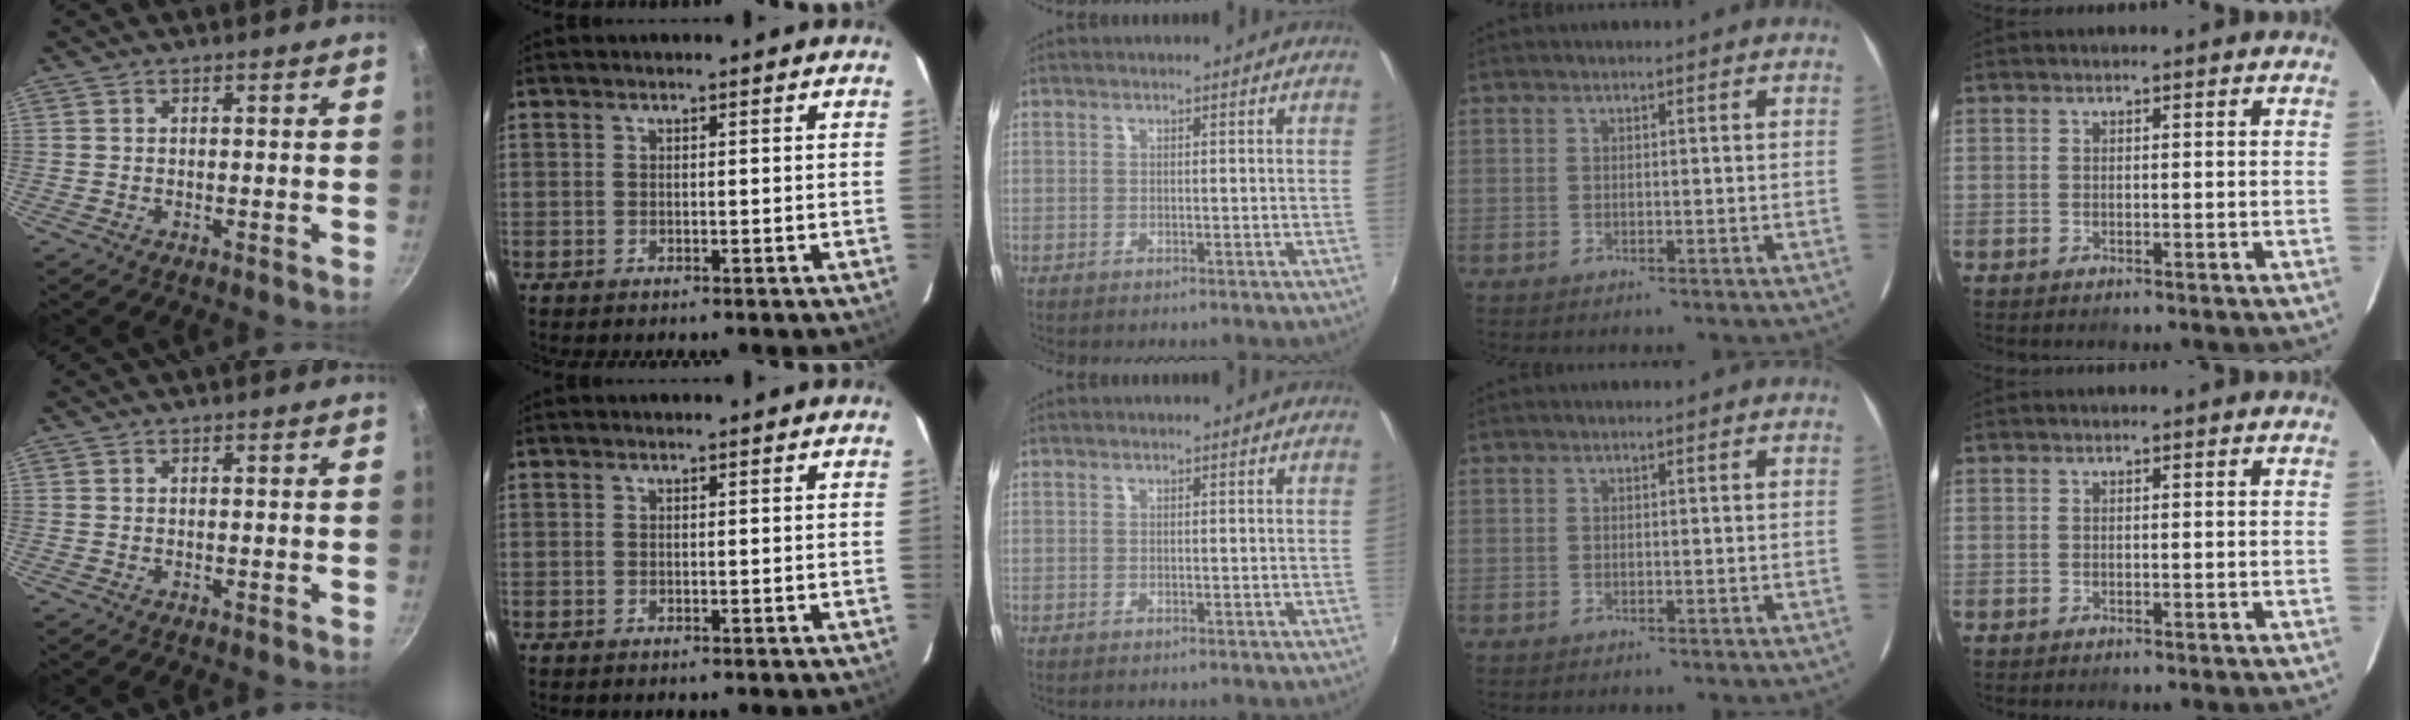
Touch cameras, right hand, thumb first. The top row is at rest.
{}